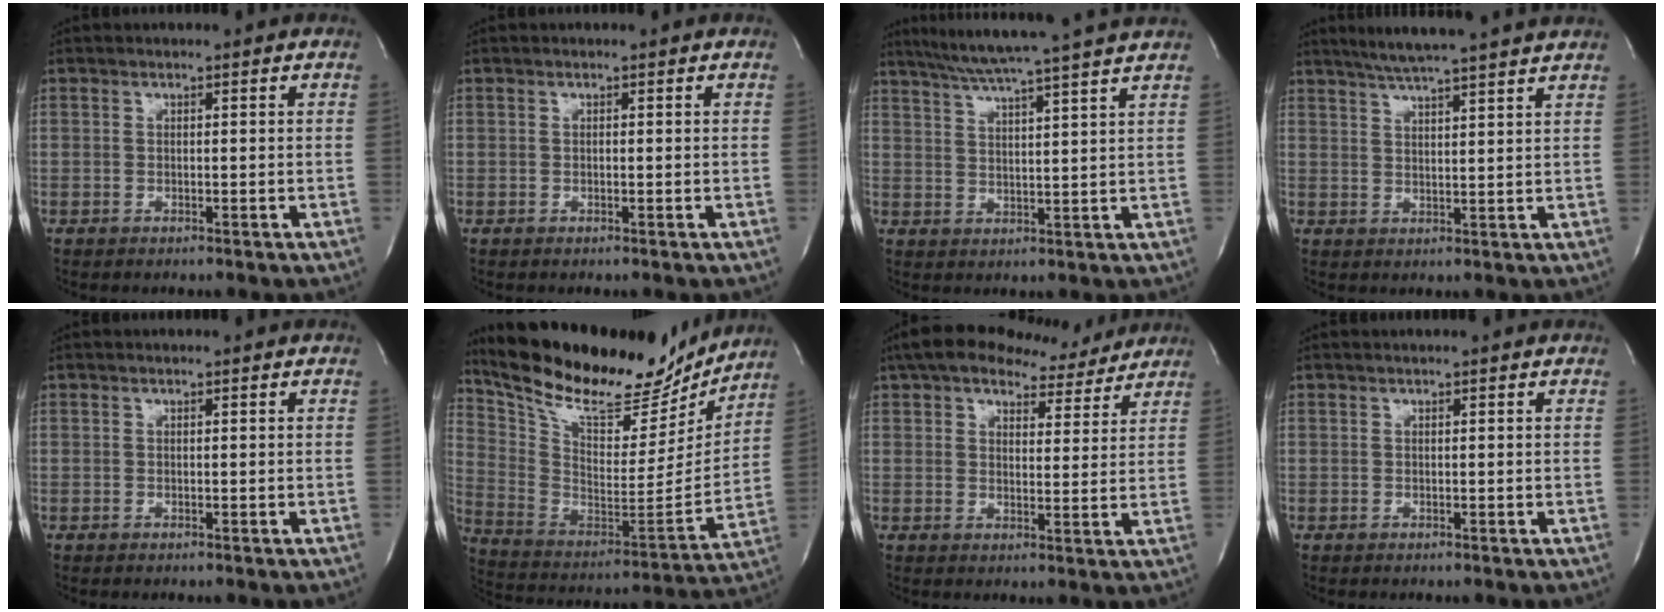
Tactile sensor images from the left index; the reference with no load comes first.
{"total": 0.0}
{"total": 15.0, "force": [13.0, -1.7, 7.3], "torque": [-0.128, -0.004, 0.178]}
{"total": 12.1, "force": [10.6, -0.5, 5.8], "torque": [-0.099, 0.016, 0.144]}
{"total": 0.0}
{"total": 25.4, "force": [22.0, 6.6, 10.8], "torque": [-0.201, -0.018, 0.339]}
{"total": 13.2, "force": [11.2, 4.6, 5.2], "torque": [-0.074, 0.027, 0.155]}
{"total": 0.6, "force": [0.5, -0.1, 0.1], "torque": [-0.003, 0.001, 0.011]}